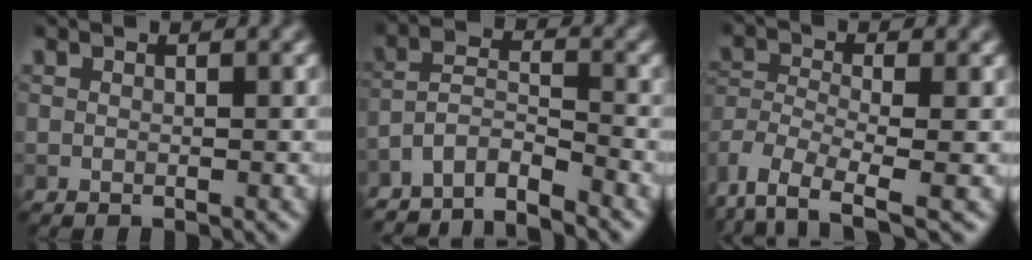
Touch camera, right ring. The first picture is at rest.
{"total": 4.6, "force": [-4.3, 0.8, 1.5], "torque": [-0.027, -0.001, -0.084]}
{"total": 6.8, "force": [-4.6, 2.7, 4.3], "torque": [-0.087, -0.014, -0.091]}